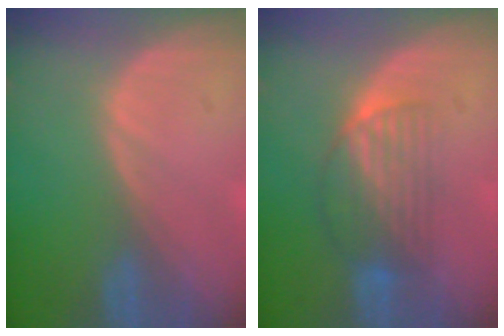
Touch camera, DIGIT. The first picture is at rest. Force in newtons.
{"total": 6.6, "press": 5.7, "slide": 3.4}